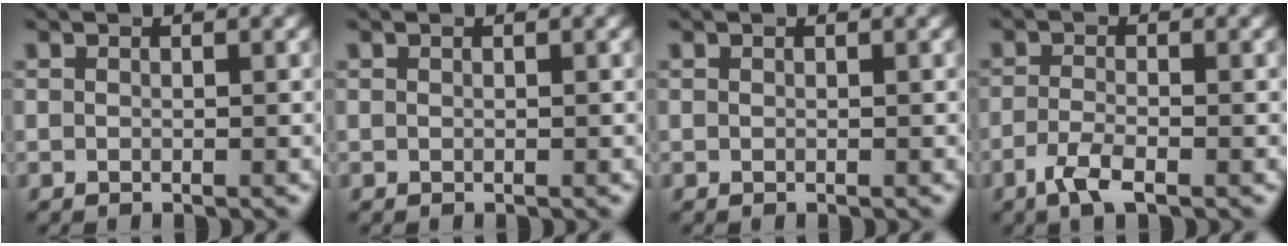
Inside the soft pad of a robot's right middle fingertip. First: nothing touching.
{"total": 0.0}
{"total": 0.0}
{"total": 2.8, "force": [-1.6, 0.7, 2.1], "torque": [-0.048, -0.001, -0.038]}